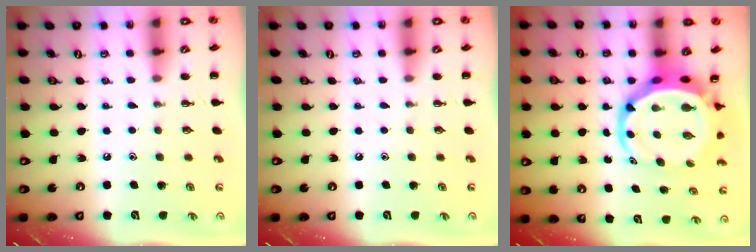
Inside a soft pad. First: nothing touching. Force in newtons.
{"total": 0.0}
{"total": 8.5, "press": 8.0, "slide": 2.9}